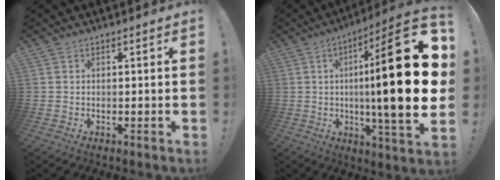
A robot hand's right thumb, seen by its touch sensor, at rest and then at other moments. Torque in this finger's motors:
{"motor_torque": [1.61, 3.40, 2.08, -0.69, 0.34]}